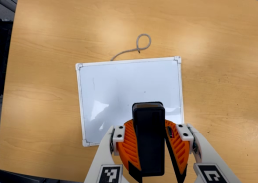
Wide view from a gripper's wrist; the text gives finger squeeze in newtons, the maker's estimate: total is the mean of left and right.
{"total": 11.3, "left": 11.6, "right": 11.0}